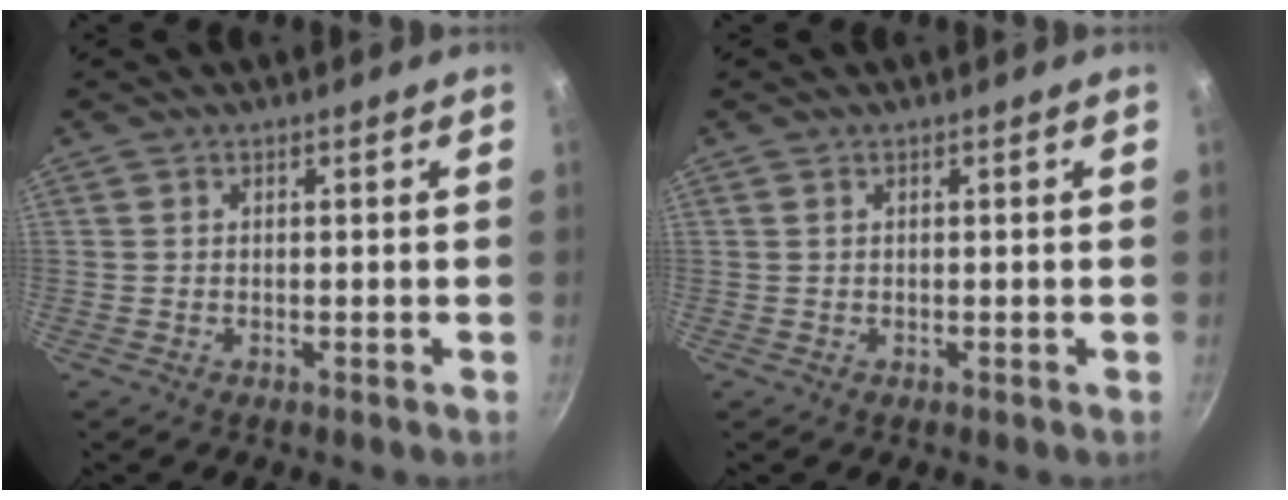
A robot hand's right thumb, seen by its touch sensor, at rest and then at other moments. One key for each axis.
{"total": 0.0}